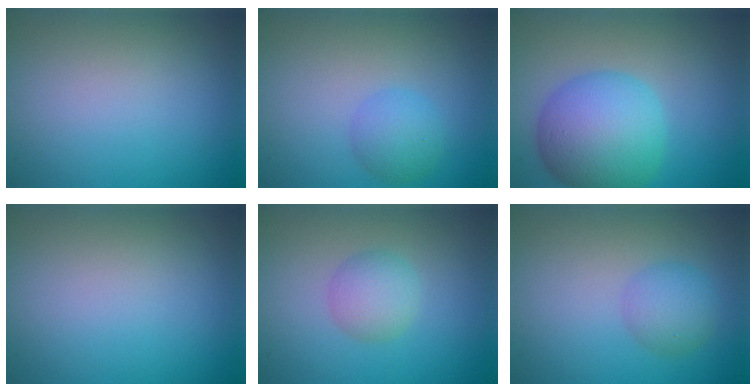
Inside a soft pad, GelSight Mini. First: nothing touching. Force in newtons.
{"total": 2.4, "press": 2.4, "slide": 0.1}
{"total": 8.2, "press": 8.2, "slide": 0.2}
{"total": 0.0}
{"total": 2.5, "press": 2.5, "slide": 0.1}
{"total": 2.5, "press": 2.5, "slide": 0.1}